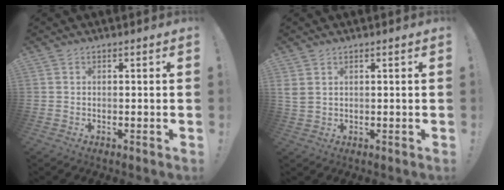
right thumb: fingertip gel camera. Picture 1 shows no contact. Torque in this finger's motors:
{"motor_torque": [0.39, 0.35, 0.13, -0.16, -0.01]}